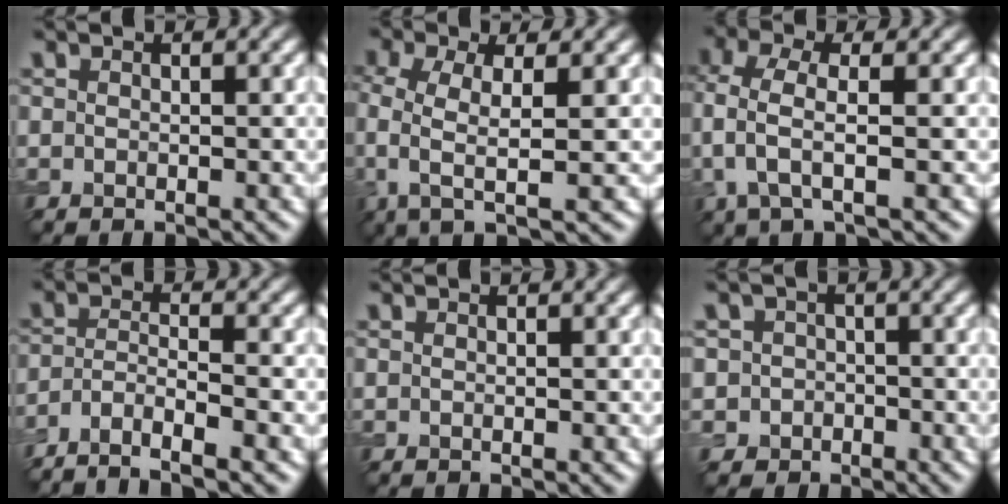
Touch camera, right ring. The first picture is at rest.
{"total": 5.1, "force": [-0.3, 1.9, 4.8], "torque": [-0.106, -0.004, -0.010]}
{"total": 3.9, "force": [0.1, 1.5, 3.6], "torque": [-0.086, 0.003, -0.003]}
{"total": 5.2, "force": [-3.9, 1.1, 3.3], "torque": [-0.054, -0.003, -0.076]}
{"total": 0.0}
{"total": 3.5, "force": [-0.9, 3.4, 0.3], "torque": [0.023, 0.005, -0.031]}